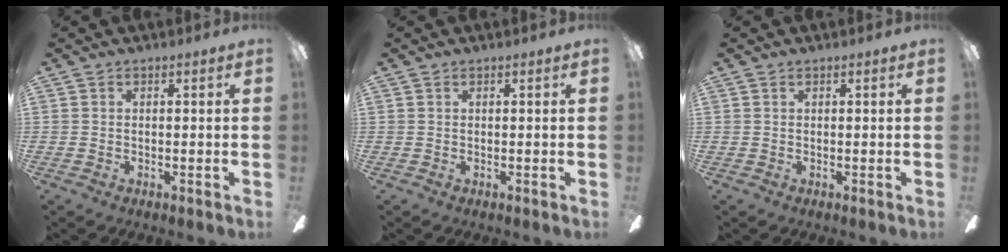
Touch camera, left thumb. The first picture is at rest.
{"total": 0.0}
{"total": 0.0}